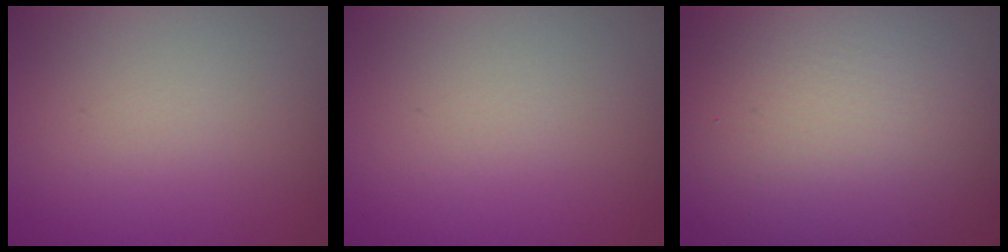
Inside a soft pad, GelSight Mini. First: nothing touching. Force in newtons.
{"total": 0.0}
{"total": 15.4, "press": 15.4, "slide": 0.9}